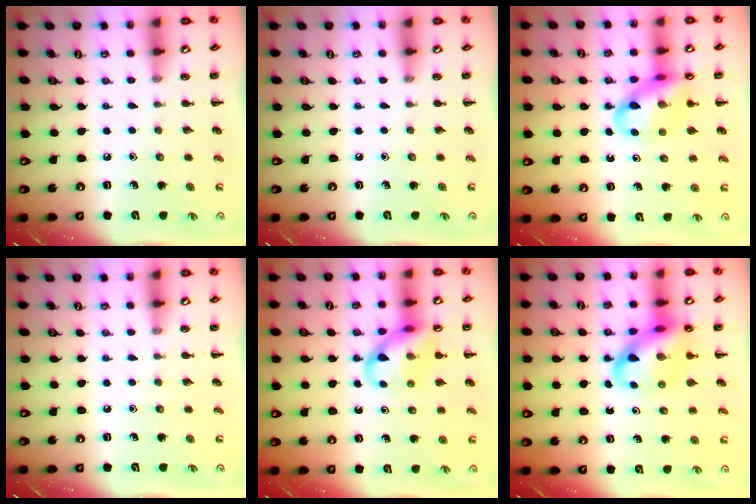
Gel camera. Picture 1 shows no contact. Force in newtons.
{"total": 0.0}
{"total": 14.4, "press": 13.9, "slide": 3.7}
{"total": 0.0}
{"total": 12.0, "press": 11.9, "slide": 1.6}
{"total": 13.8, "press": 13.3, "slide": 3.6}